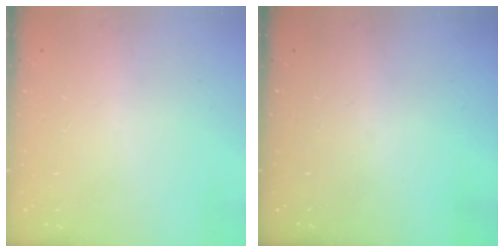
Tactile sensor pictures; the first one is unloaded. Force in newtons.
{"total": 0.0}